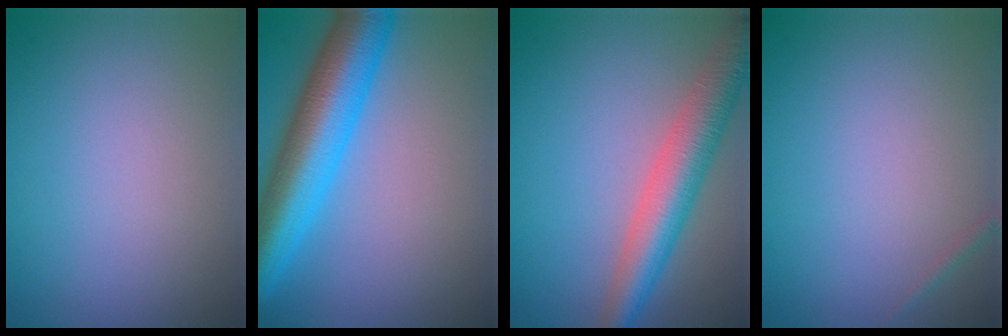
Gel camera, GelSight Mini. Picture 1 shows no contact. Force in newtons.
{"total": 8.7, "press": 8.7, "slide": 0.2}
{"total": 5.8, "press": 5.8, "slide": 0.2}
{"total": 0.5, "press": 0.5, "slide": 0.0}